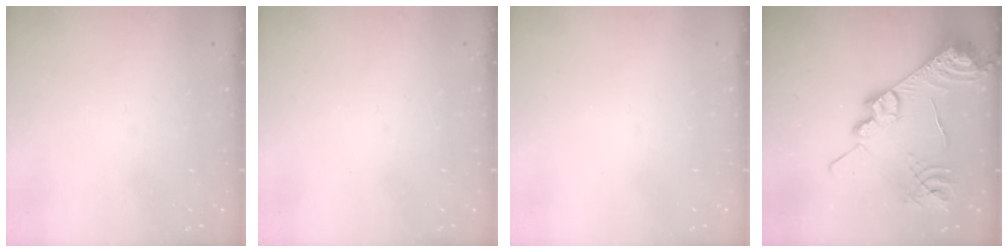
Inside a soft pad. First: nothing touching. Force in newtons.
{"total": 0.0}
{"total": 0.0}
{"total": 20.9, "press": 20.9, "slide": 1.5}